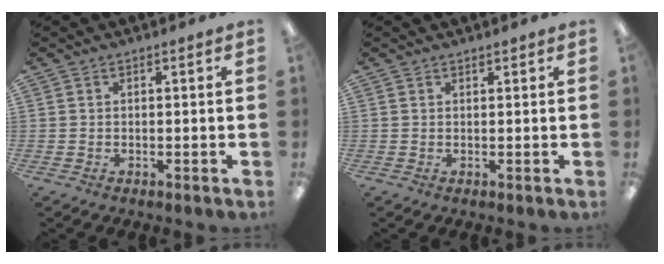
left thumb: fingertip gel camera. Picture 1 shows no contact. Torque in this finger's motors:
{"motor_torque": [0.10, -0.04, 0.00, -0.10, -0.01]}